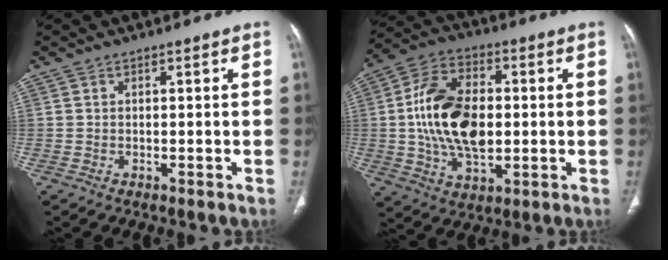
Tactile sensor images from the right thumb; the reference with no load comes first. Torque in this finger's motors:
{"motor_torque": [-0.34, 1.61, 1.04, -1.04, 0.60]}